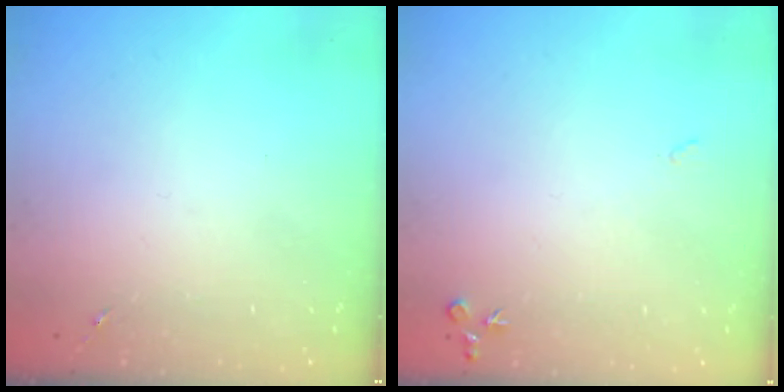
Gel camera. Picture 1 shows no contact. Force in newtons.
{"total": 5.2, "press": 5.2, "slide": 0.7}